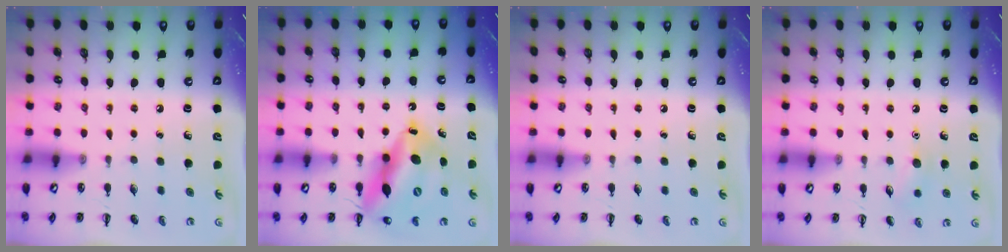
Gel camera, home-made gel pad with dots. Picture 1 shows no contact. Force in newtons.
{"total": 17.5, "press": 16.7, "slide": 5.3}
{"total": 0.0}
{"total": 7.1, "press": 6.9, "slide": 1.8}